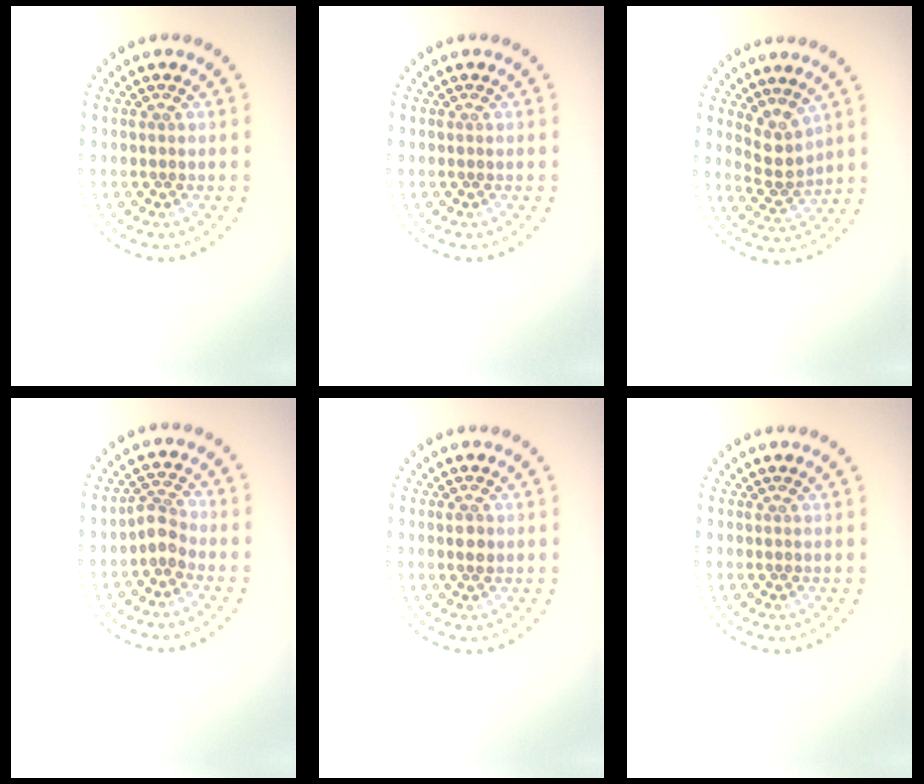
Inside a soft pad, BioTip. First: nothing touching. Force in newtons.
{"total": 0.0}
{"total": 2.6, "press": 2.0, "slide": 1.6}
{"total": 2.0, "press": 1.6, "slide": 1.3}
{"total": 1.2, "press": 1.1, "slide": 0.2}
{"total": 0.0}